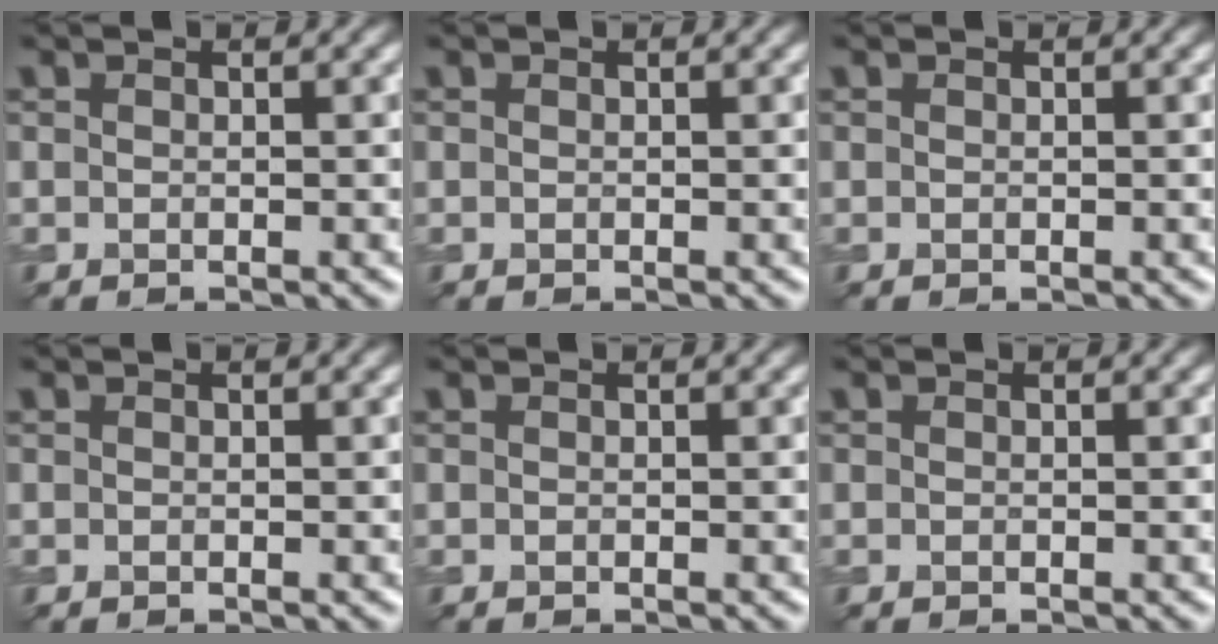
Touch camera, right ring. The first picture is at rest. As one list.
[{"total": 0.0}, {"total": 0.0}, {"total": 0.0}, {"total": 0.0}, {"total": 0.0}]